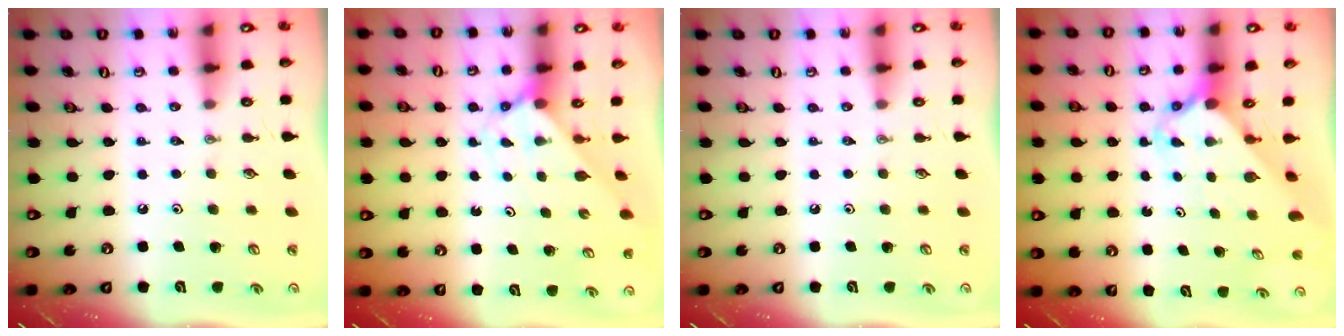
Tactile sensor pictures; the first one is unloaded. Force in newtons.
{"total": 2.6, "press": 2.6, "slide": 0.2}
{"total": 0.0}
{"total": 2.2, "press": 2.2, "slide": 0.2}